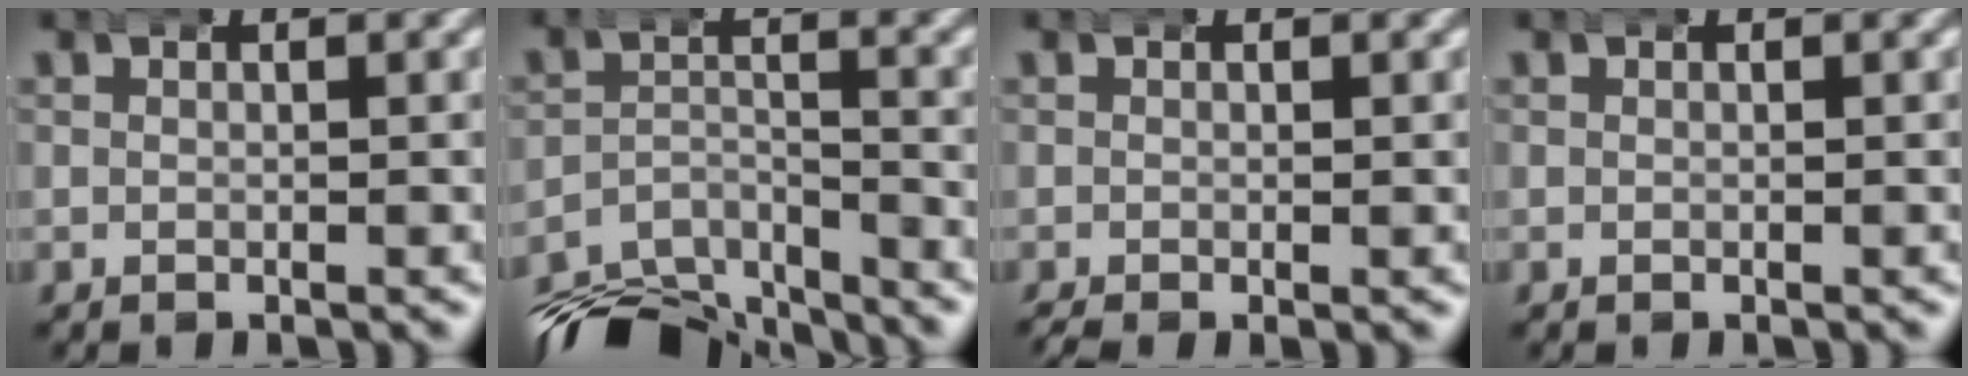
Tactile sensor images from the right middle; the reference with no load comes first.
{"total": 8.5, "force": [-7.6, 2.9, 2.4], "torque": [-0.024, -0.021, -0.128]}
{"total": 0.8, "force": [-0.6, 0.1, 0.4], "torque": [-0.008, -0.007, -0.006]}
{"total": 0.0}